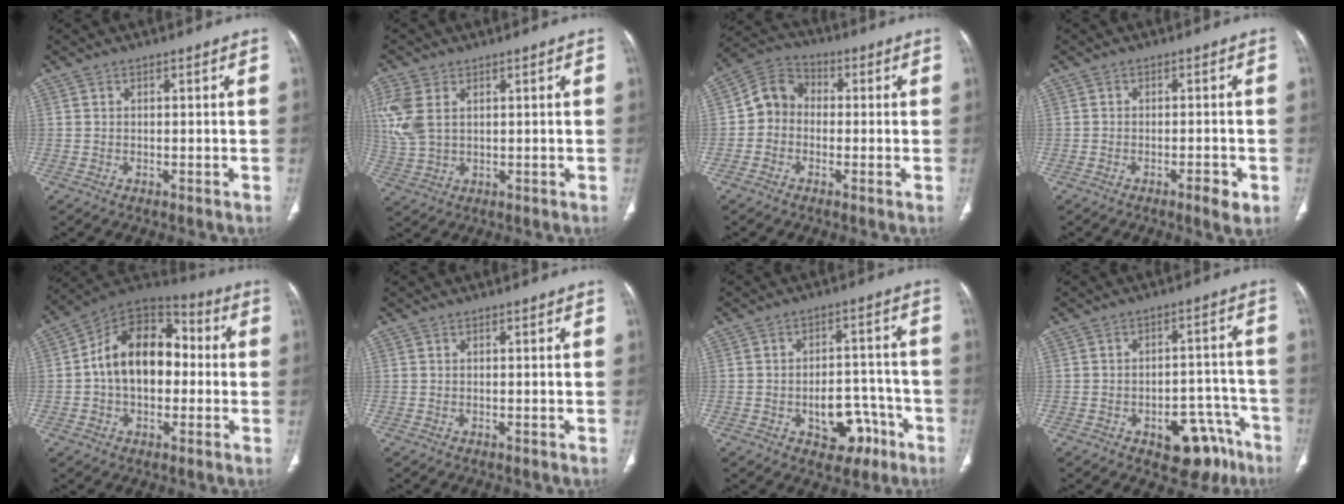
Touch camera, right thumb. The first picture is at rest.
{"total": 7.6, "force": [2.4, 4.7, 5.5], "torque": [-0.147, 0.003, 0.056]}
{"total": 7.0, "force": [-0.9, 6.1, 3.3], "torque": [-0.040, 0.028, -0.034]}
{"total": 3.3, "force": [-1.6, 0.9, 2.7], "torque": [-0.038, 0.003, -0.025]}
{"total": 16.8, "force": [0.2, 11.3, 12.5], "torque": [-0.169, 0.044, -0.008]}
{"total": 0.0}
{"total": 9.7, "force": [-4.4, 6.4, 5.7], "torque": [-0.041, 0.049, -0.050]}
{"total": 12.4, "force": [-7.1, 7.1, 7.2], "torque": [-0.048, 0.061, -0.086]}